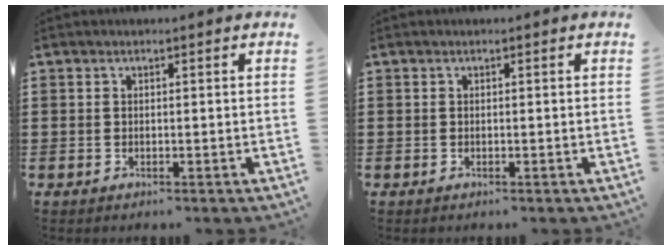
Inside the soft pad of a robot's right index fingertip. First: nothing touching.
{"total": 0.0}